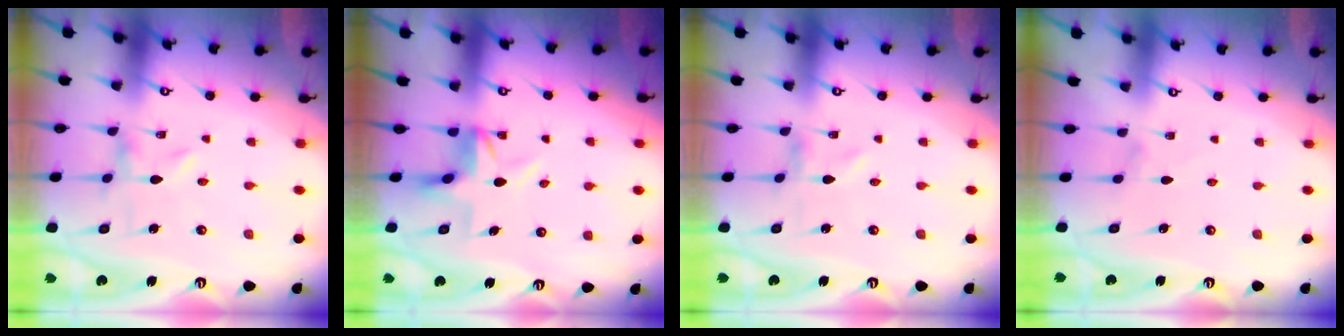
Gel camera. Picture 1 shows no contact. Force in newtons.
{"total": 3.9, "press": 3.8, "slide": 0.4}
{"total": 0.0}
{"total": 0.8, "press": 0.8, "slide": 0.1}